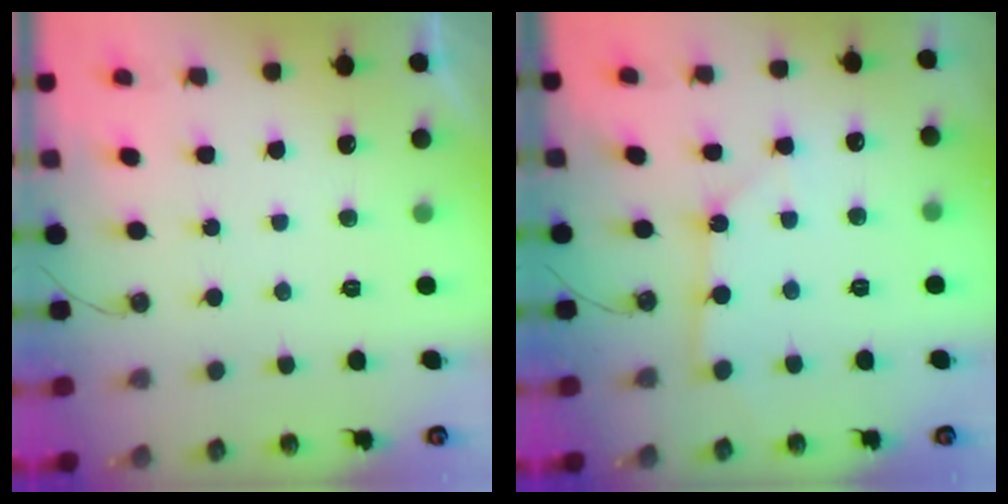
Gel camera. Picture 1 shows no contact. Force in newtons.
{"total": 3.0, "press": 3.0, "slide": 0.2}